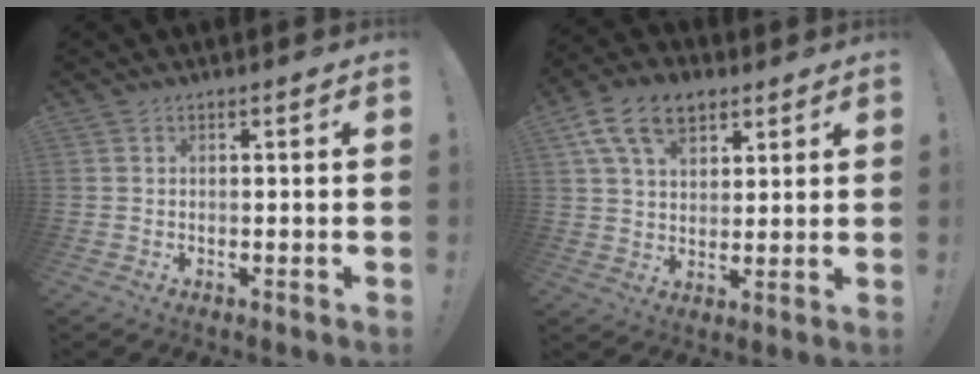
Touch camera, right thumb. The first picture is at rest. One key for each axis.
{"total": 13.1, "fx": 6.9, "fy": 8.3, "fz": 7.5, "tx": -0.132, "ty": -0.018, "tz": 0.132}